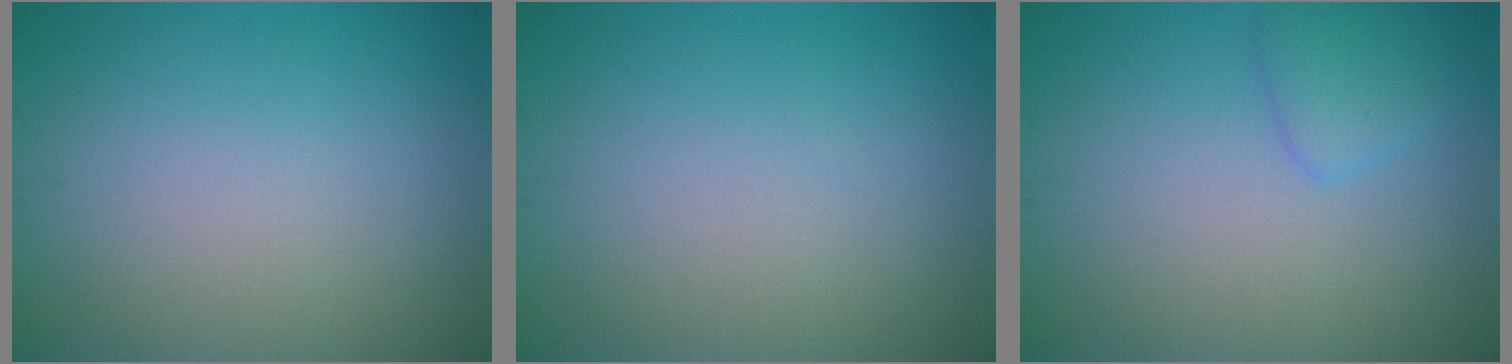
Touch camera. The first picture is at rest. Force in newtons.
{"total": 0.0}
{"total": 1.7, "press": 1.7, "slide": 0.2}